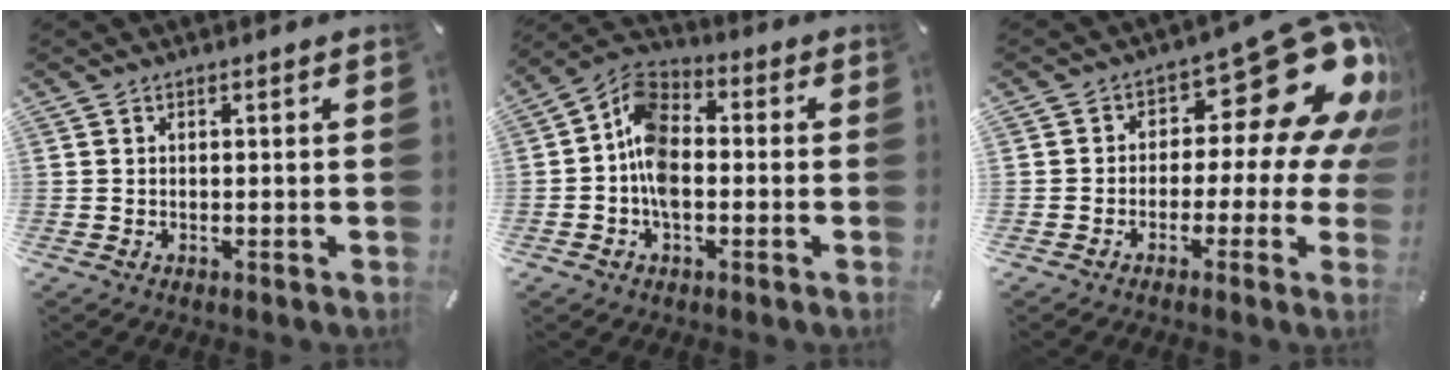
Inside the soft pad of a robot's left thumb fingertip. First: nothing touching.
{"total": 9.7, "force": [-2.1, 6.3, 7.1], "torque": [-0.154, 0.011, -0.038]}
{"total": 19.7, "force": [8.9, 9.3, 14.9], "torque": [-0.193, -0.061, 0.146]}